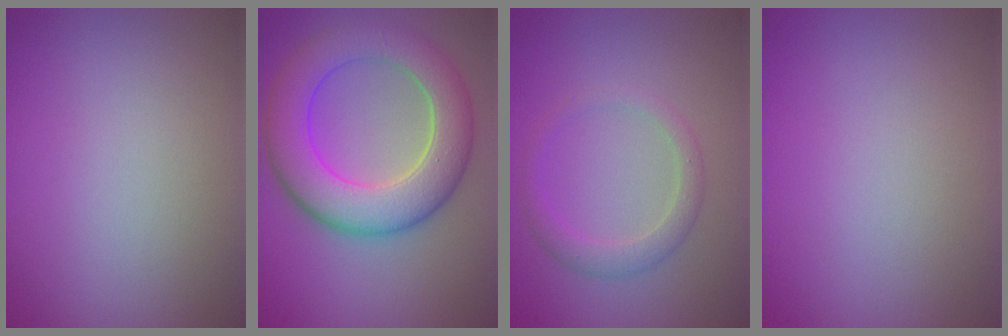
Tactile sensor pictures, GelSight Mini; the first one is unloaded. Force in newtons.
{"total": 8.0, "press": 8.0, "slide": 0.3}
{"total": 2.0, "press": 2.0, "slide": 0.1}
{"total": 0.0}